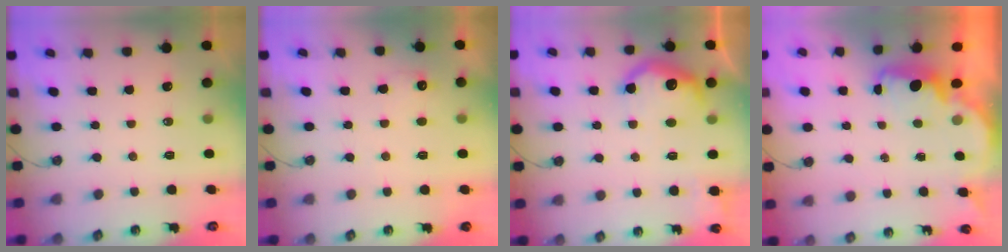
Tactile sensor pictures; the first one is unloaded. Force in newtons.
{"total": 6.6, "press": 6.6, "slide": 0.5}
{"total": 11.5, "press": 11.4, "slide": 0.7}
{"total": 2.3, "press": 2.2, "slide": 0.6}